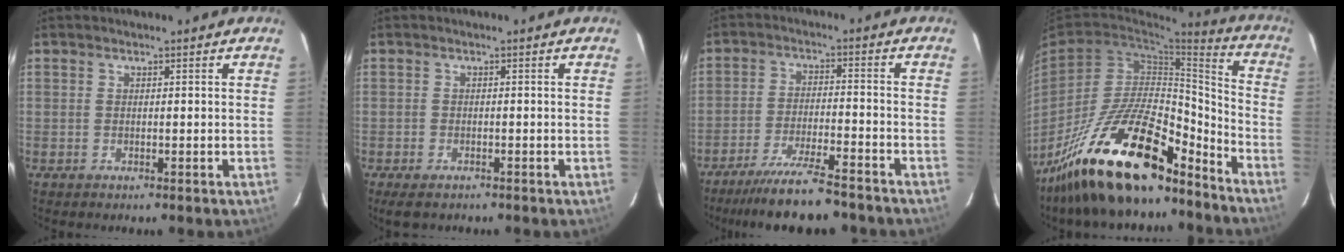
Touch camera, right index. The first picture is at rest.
{"total": 3.6, "force": [-2.7, 1.8, 1.6], "torque": [-0.040, -0.014, -0.045]}
{"total": 13.5, "force": [-11.8, 1.9, 6.3], "torque": [-0.139, -0.017, -0.189]}
{"total": 25.2, "force": [-18.7, 7.6, 15.0], "torque": [-0.262, -0.007, -0.304]}